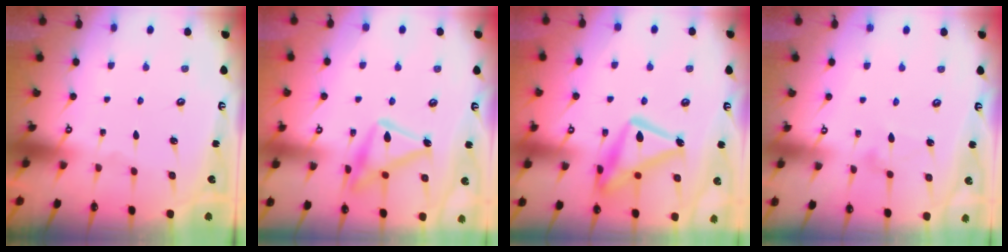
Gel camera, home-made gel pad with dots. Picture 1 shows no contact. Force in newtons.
{"total": 15.7, "press": 15.6, "slide": 1.0}
{"total": 18.2, "press": 18.1, "slide": 1.5}
{"total": 7.5, "press": 7.5, "slide": 0.4}